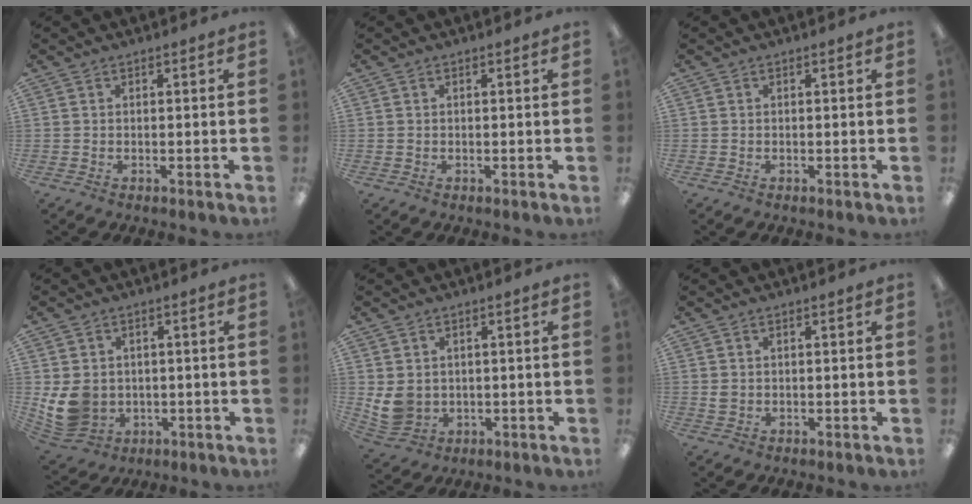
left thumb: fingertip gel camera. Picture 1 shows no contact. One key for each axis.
{"total": 0.0}
{"total": 0.0}
{"total": 9.2, "fx": 0.0, "fy": 8.1, "fz": 4.4, "tx": -0.110, "ty": 0.001, "tz": 0.007}
{"total": 6.1, "fx": 1.5, "fy": 5.2, "fz": 2.8, "tx": -0.071, "ty": -0.004, "tz": 0.032}
{"total": 1.4, "fx": 0.4, "fy": 1.1, "fz": 0.8, "tx": -0.018, "ty": 0.004, "tz": 0.006}